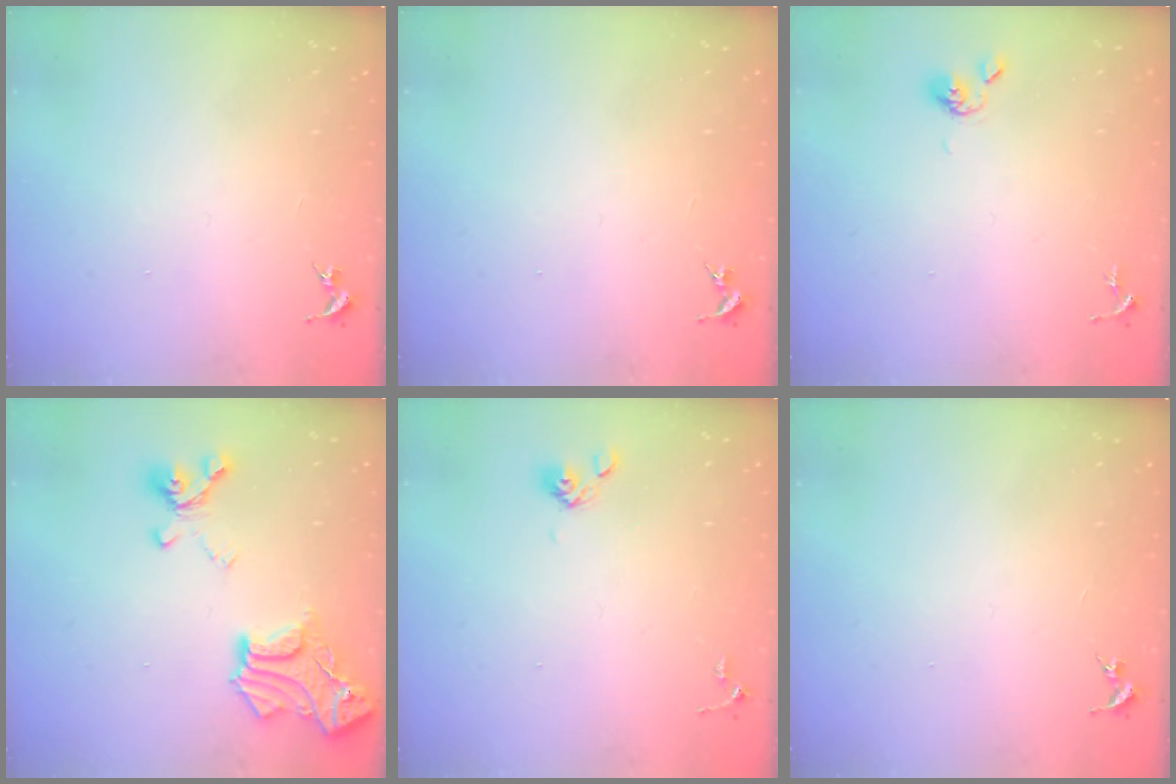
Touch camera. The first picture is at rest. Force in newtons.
{"total": 0.0}
{"total": 4.0, "press": 3.9, "slide": 0.9}
{"total": 18.5, "press": 18.4, "slide": 1.5}
{"total": 4.6, "press": 4.5, "slide": 1.1}
{"total": 0.0}